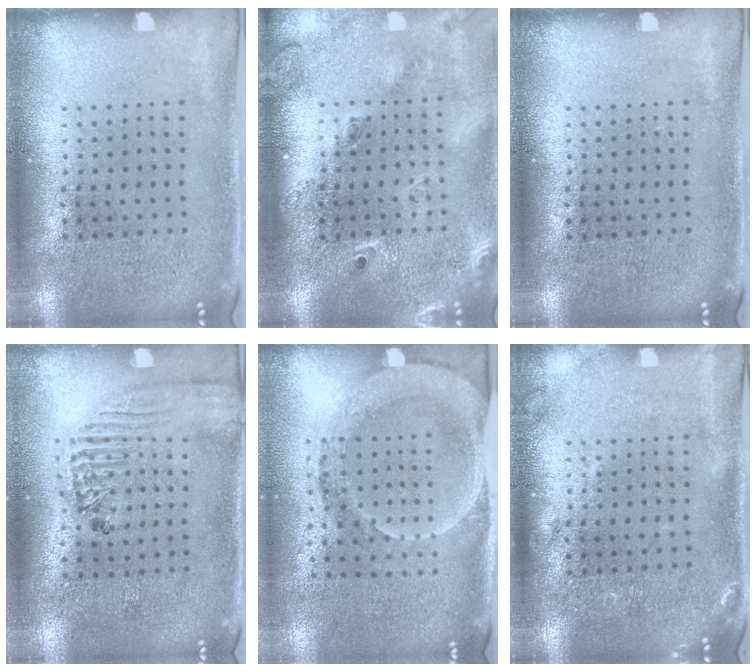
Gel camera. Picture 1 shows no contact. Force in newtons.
{"total": 2.4, "press": 1.7, "slide": 1.6}
{"total": 0.0}
{"total": 1.8, "press": 1.6, "slide": 0.7}
{"total": 1.8, "press": 1.7, "slide": 0.7}
{"total": 1.2, "press": 1.2, "slide": 0.3}